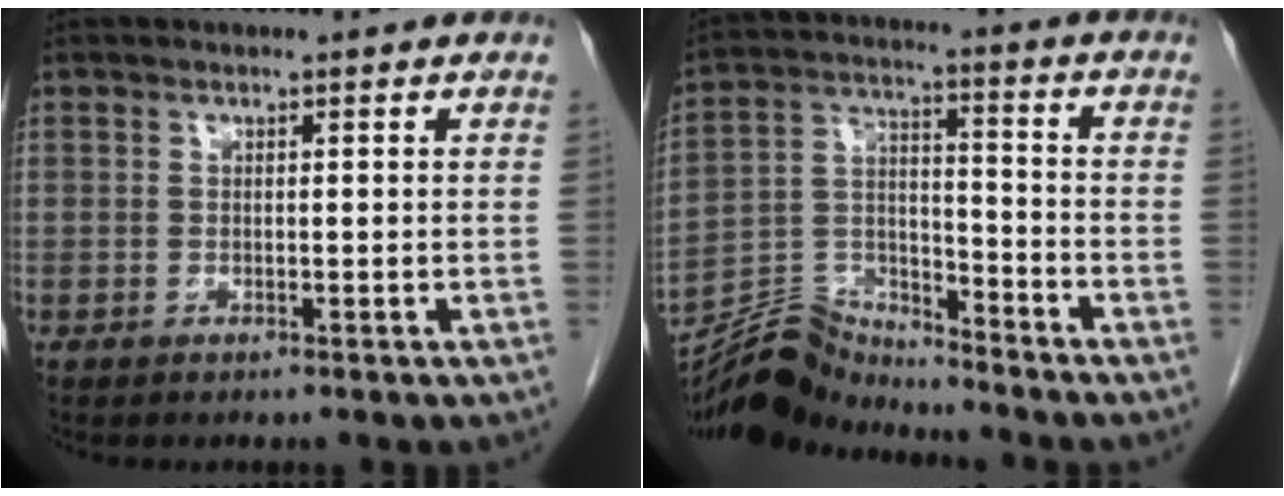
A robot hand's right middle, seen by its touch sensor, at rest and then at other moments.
{"total": 9.0, "force": [-9.0, 0.5, -0.3], "torque": [0.003, 0.028, -0.170]}